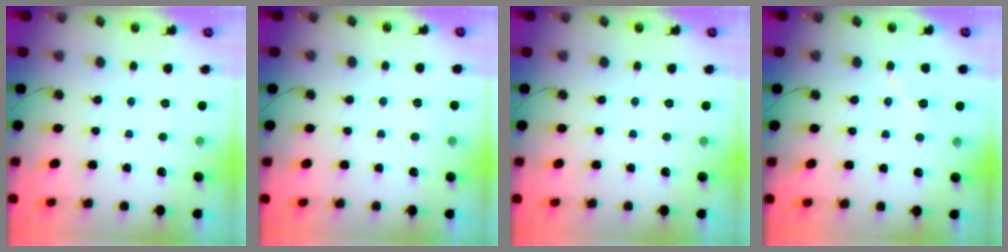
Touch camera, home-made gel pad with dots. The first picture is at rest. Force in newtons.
{"total": 2.7, "press": 2.4, "slide": 1.3}
{"total": 0.0}
{"total": 6.7, "press": 6.4, "slide": 2.1}